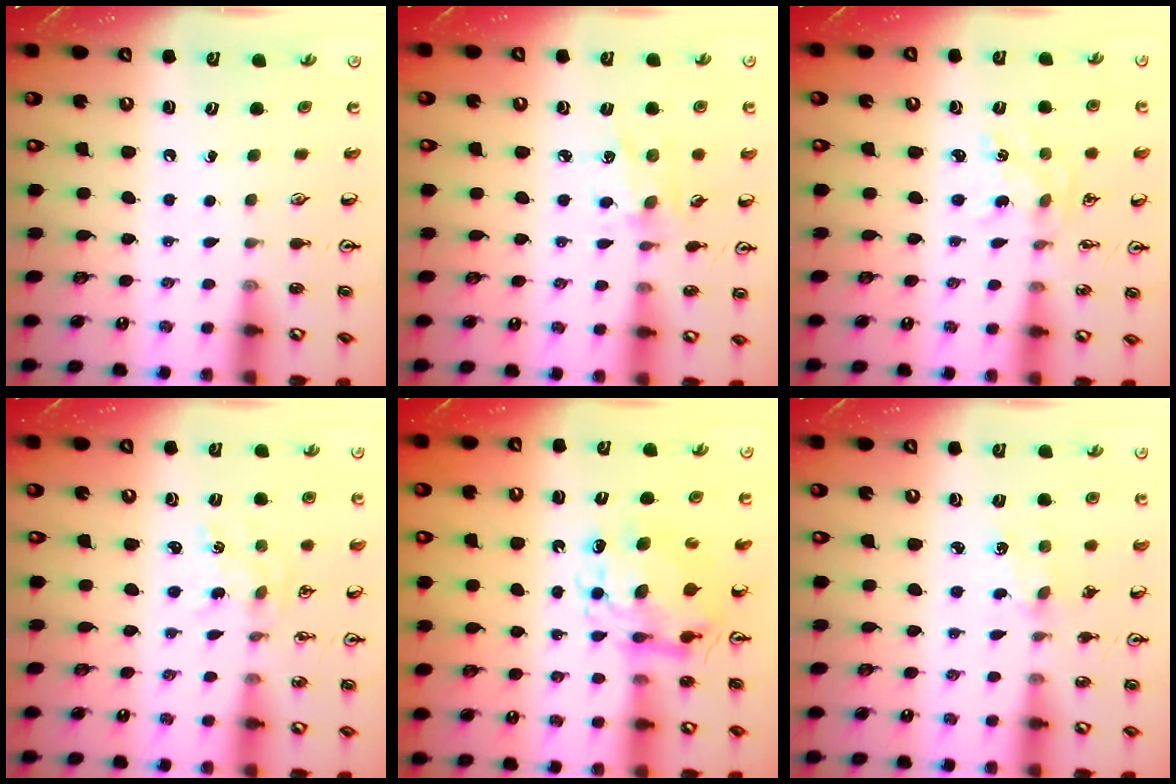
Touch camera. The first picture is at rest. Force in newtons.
{"total": 2.5, "press": 2.4, "slide": 0.6}
{"total": 1.5, "press": 1.4, "slide": 0.4}
{"total": 0.8, "press": 0.8, "slide": 0.2}
{"total": 10.0, "press": 9.9, "slide": 0.9}
{"total": 2.5, "press": 2.4, "slide": 0.4}